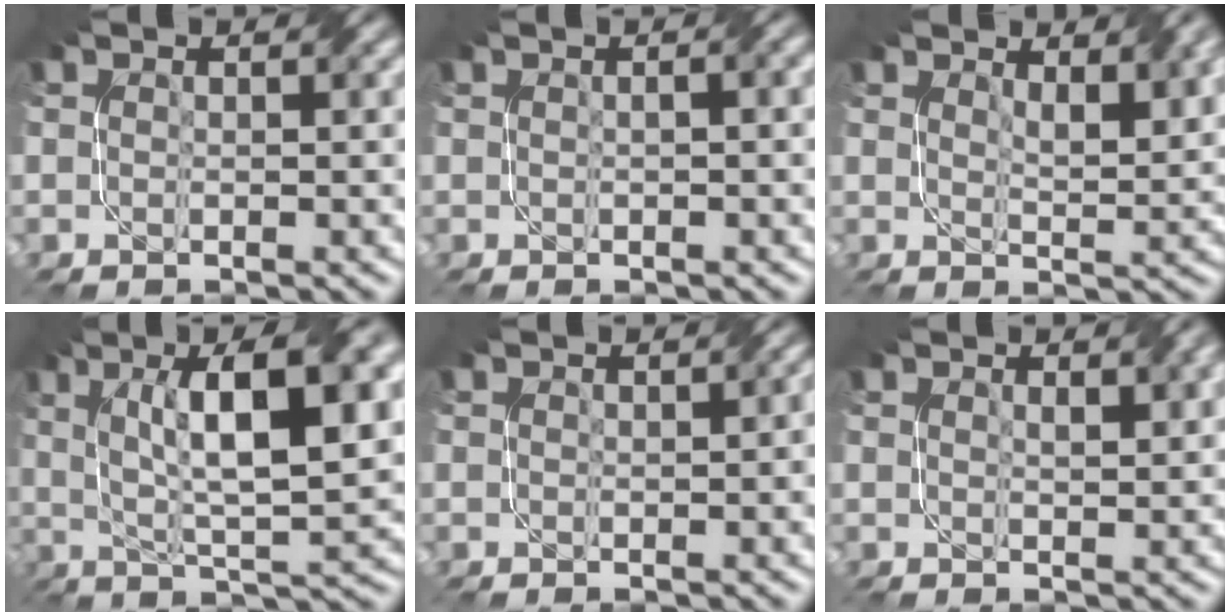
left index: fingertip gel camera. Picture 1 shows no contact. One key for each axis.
{"total": 2.8, "fx": 0.6, "fy": 1.0, "fz": 2.5, "tx": -0.026, "ty": 0.006, "tz": -0.002}
{"total": 4.9, "fx": 3.0, "fy": 1.5, "fz": 3.6, "tx": -0.053, "ty": 0.001, "tz": 0.055}
{"total": 12.5, "fx": 3.8, "fy": 3.6, "fz": 11.4, "tx": -0.179, "ty": 0.011, "tz": 0.065}
{"total": 1.0, "fx": -0.6, "fy": 0.0, "fz": 0.8, "tx": -0.005, "ty": 0.003, "tz": -0.010}
{"total": 2.1, "fx": 1.1, "fy": 0.5, "fz": 1.7, "tx": -0.020, "ty": -0.001, "tz": 0.020}